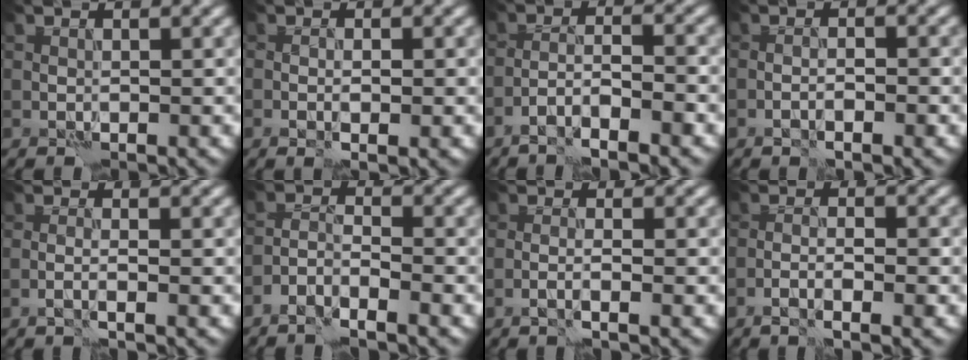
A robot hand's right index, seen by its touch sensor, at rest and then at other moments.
{"total": 1.6, "force": [-0.4, 0.3, 1.5], "torque": [-0.024, -0.001, -0.006]}
{"total": 4.0, "force": [-2.9, 0.4, 2.7], "torque": [-0.045, 0.007, -0.055]}
{"total": 1.5, "force": [-0.9, 0.1, 1.2], "torque": [-0.017, 0.007, -0.016]}
{"total": 1.0, "force": [-0.5, -0.2, 0.8], "torque": [-0.012, 0.003, -0.015]}
{"total": 2.8, "force": [-2.3, 0.4, 1.5], "torque": [-0.027, 0.003, -0.049]}
{"total": 1.3, "force": [-0.7, -0.2, 1.1], "torque": [-0.014, 0.005, -0.019]}
{"total": 2.4, "force": [-1.4, 0.1, 1.9], "torque": [-0.034, 0.003, -0.030]}